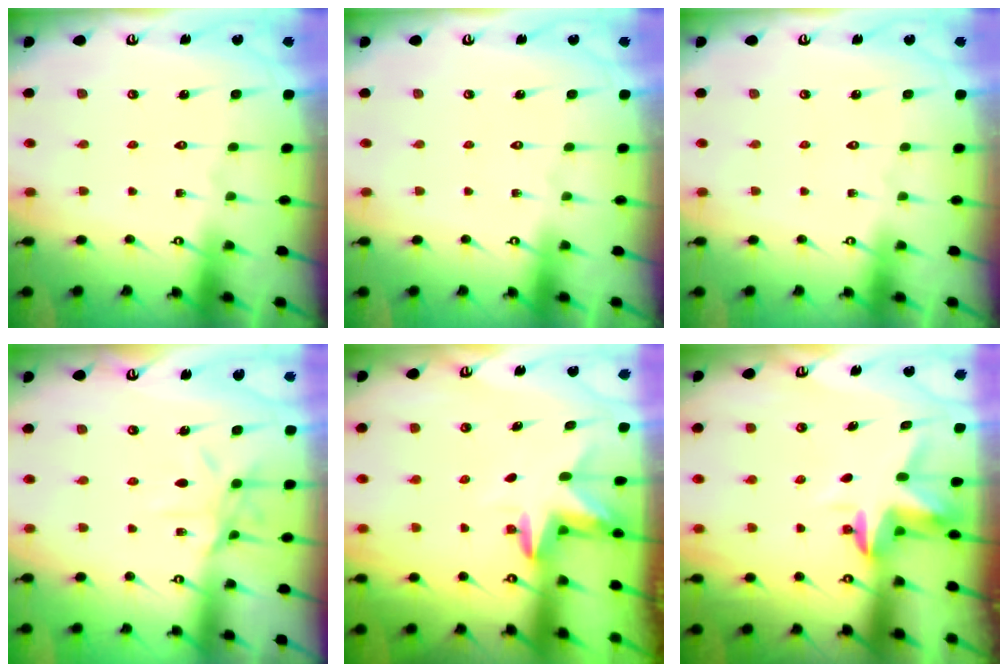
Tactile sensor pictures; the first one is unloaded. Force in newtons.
{"total": 0.0}
{"total": 0.0}
{"total": 9.0, "press": 9.0, "slide": 0.6}
{"total": 3.6, "press": 3.5, "slide": 0.3}
{"total": 3.2, "press": 3.2, "slide": 0.4}